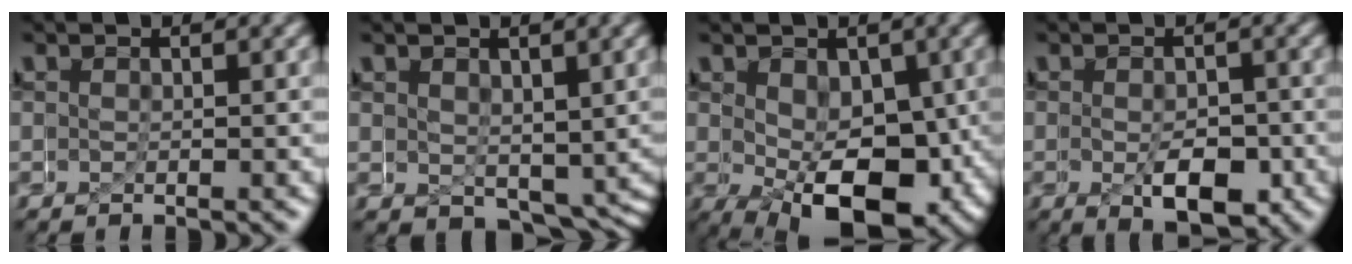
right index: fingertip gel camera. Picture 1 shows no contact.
{"total": 2.6, "force": [-1.7, 1.5, 1.3], "torque": [-0.023, -0.026, -0.011]}
{"total": 7.6, "force": [-2.1, 4.1, 6.0], "torque": [-0.085, -0.027, -0.020]}
{"total": 3.9, "force": [-1.7, 1.8, 3.1], "torque": [-0.038, -0.017, -0.021]}